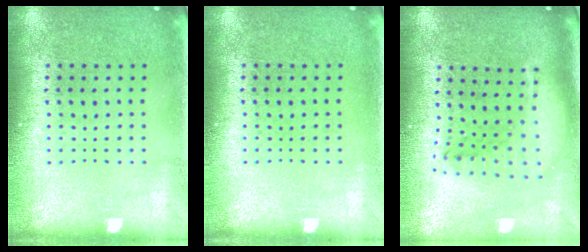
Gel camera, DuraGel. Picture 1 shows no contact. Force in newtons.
{"total": 0.0}
{"total": 2.3, "press": 1.7, "slide": 1.5}